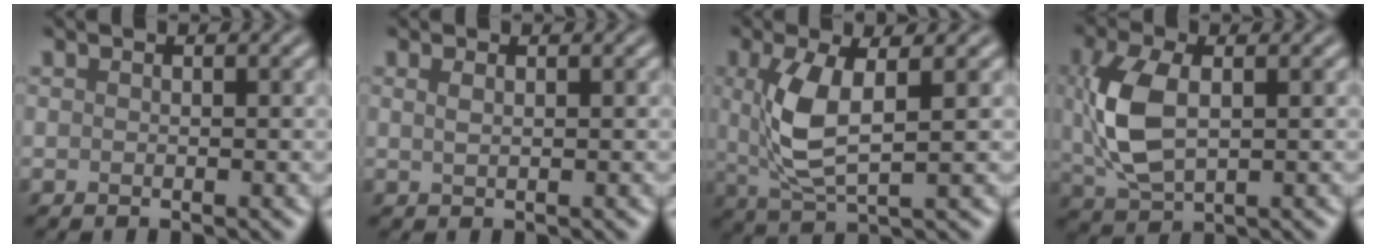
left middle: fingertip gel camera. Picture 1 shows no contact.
{"total": 1.1, "force": [0.6, 0.4, 0.8], "torque": [-0.013, 0.000, 0.008]}
{"total": 5.6, "force": [0.9, 2.1, 5.2], "torque": [-0.121, -0.003, 0.022]}
{"total": 6.3, "force": [0.8, 3.5, 5.2], "torque": [-0.129, 0.004, 0.021]}